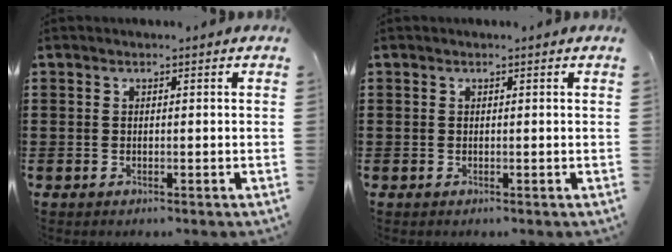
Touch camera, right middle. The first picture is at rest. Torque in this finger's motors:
{"motor_torque": [-2.14, 0.00, 0.00, 0.00]}